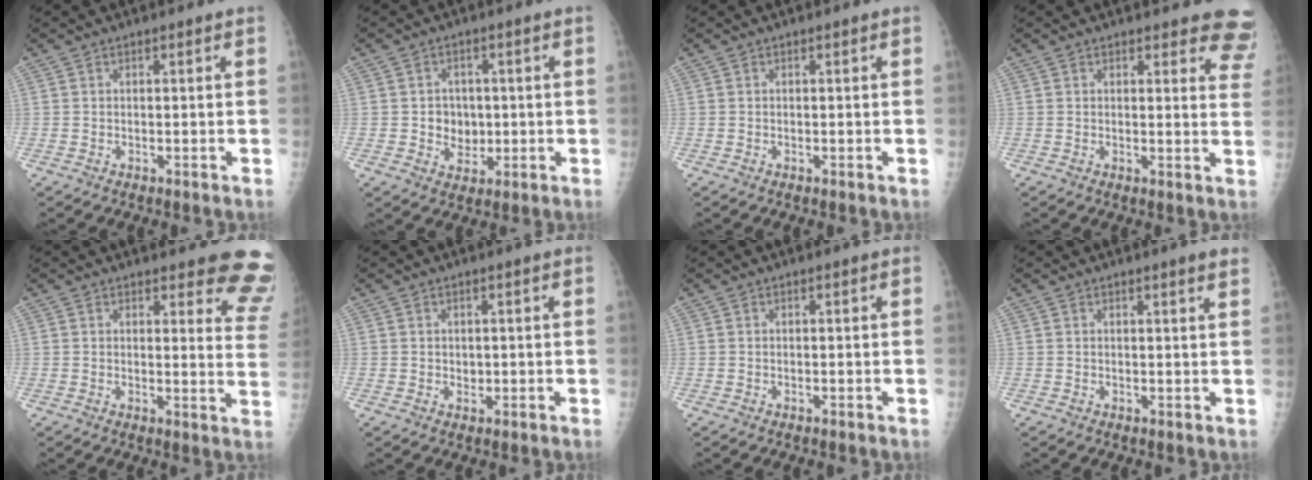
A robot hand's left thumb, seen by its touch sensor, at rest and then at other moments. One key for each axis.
{"total": 5.1, "fx": -0.1, "fy": 4.5, "fz": 2.4, "tx": -0.007, "ty": 0.004, "tz": 0.004}
{"total": 0.0}
{"total": 8.7, "fx": 7.9, "fy": 2.9, "fz": 2.3, "tx": 0.025, "ty": -0.040, "tz": 0.057}
{"total": 11.3, "fx": 10.2, "fy": 2.9, "fz": 3.9, "tx": 0.003, "ty": -0.080, "tz": 0.085}
{"total": 1.1, "fx": 0.2, "fy": 1.0, "fz": 0.5, "tx": -0.003, "ty": -0.001, "tz": 0.006}
{"total": 0.0}
{"total": 2.2, "fx": 1.6, "fy": -0.1, "fz": 1.5, "tx": -0.018, "ty": -0.004, "tz": 0.020}